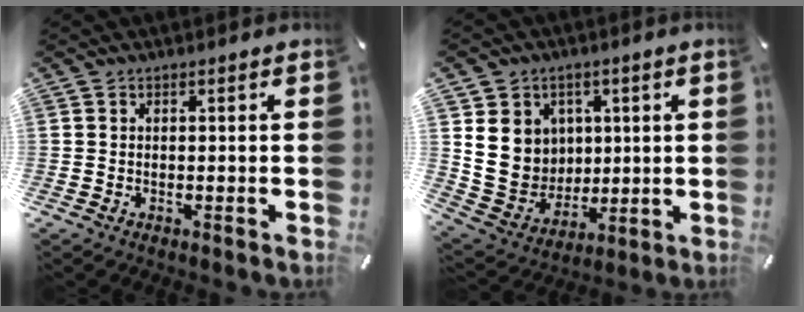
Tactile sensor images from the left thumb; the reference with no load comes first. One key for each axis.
{"total": 12.2, "fx": 3.3, "fy": 11.3, "fz": 3.3, "tx": -0.080, "ty": -0.022, "tz": 0.073}